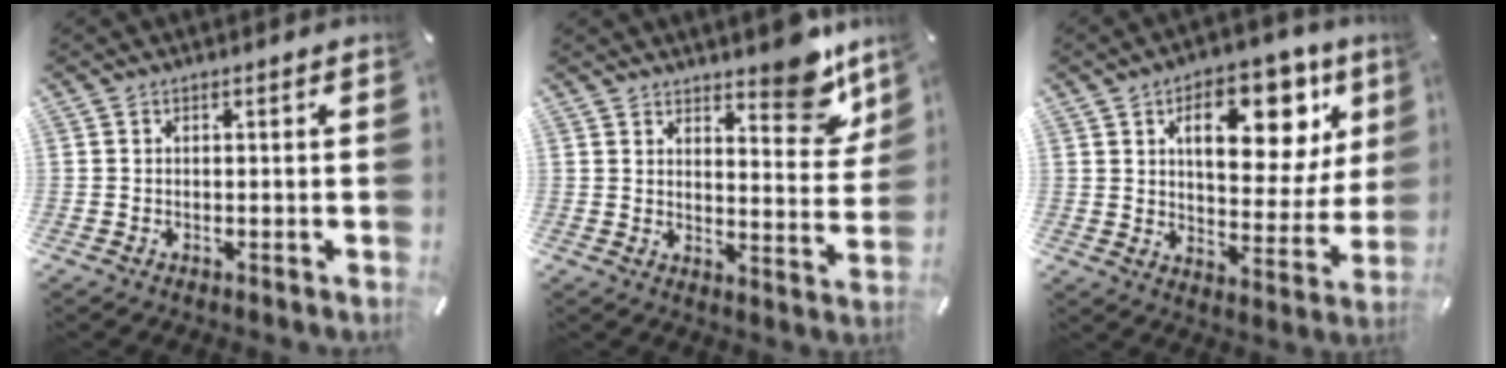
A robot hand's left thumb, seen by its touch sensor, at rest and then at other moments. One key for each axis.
{"total": 10.8, "fx": 8.3, "fy": 4.4, "fz": 5.2, "tx": -0.039, "ty": -0.068, "tz": 0.141}
{"total": 18.0, "fx": 8.3, "fy": 9.8, "fz": 12.7, "tx": -0.165, "ty": -0.038, "tz": 0.131}